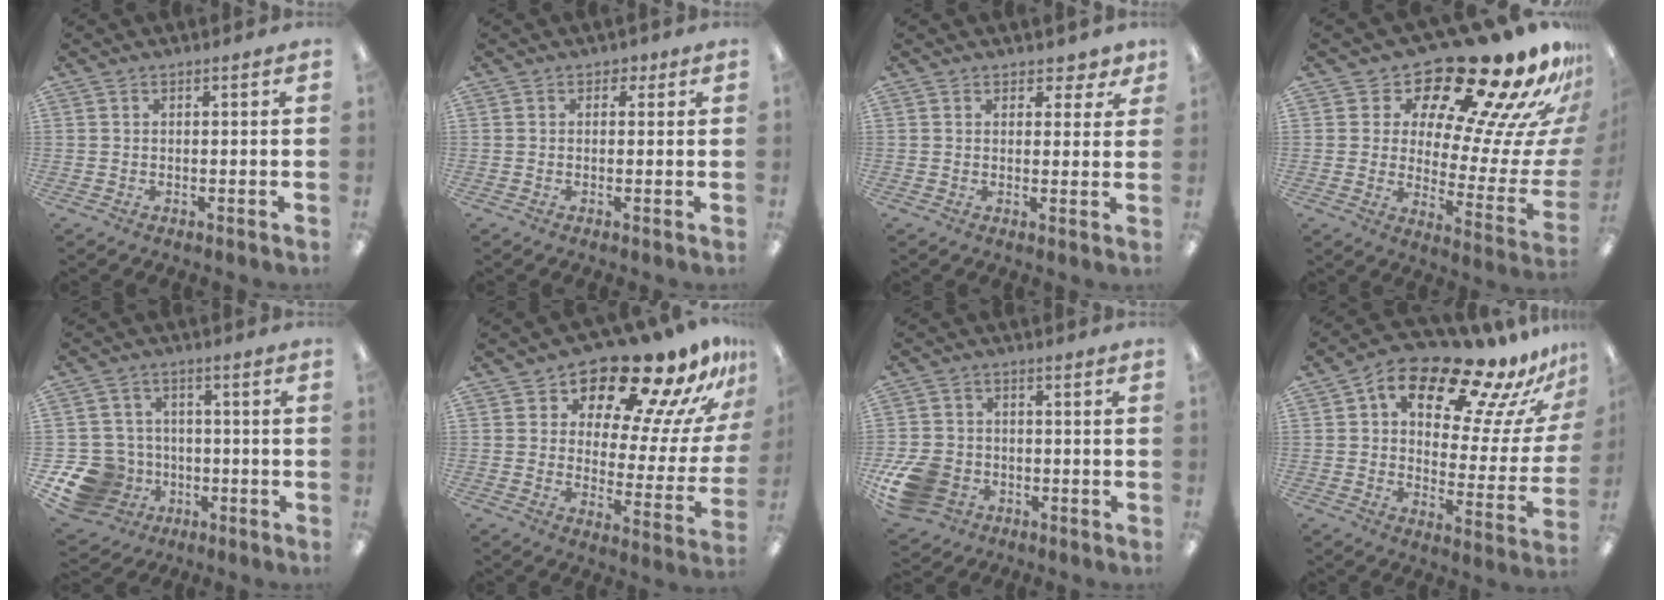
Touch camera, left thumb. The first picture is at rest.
{"total": 1.5, "force": [0.4, 1.2, 0.7], "torque": [-0.006, 0.002, 0.006]}
{"total": 3.1, "force": [2.1, 2.1, 0.7], "torque": [0.006, -0.007, 0.035]}
{"total": 22.6, "force": [18.5, 5.0, 12.0], "torque": [-0.166, -0.156, 0.298]}
{"total": 12.8, "force": [-5.1, 11.0, 4.1], "torque": [-0.111, 0.035, -0.081]}
{"total": 16.7, "force": [14.6, 4.3, 6.9], "torque": [-0.117, -0.117, 0.243]}
{"total": 12.0, "force": [-5.0, 9.1, 6.0], "torque": [-0.126, 0.035, -0.088]}
{"total": 18.7, "force": [12.3, 7.8, 11.7], "torque": [-0.181, -0.085, 0.199]}